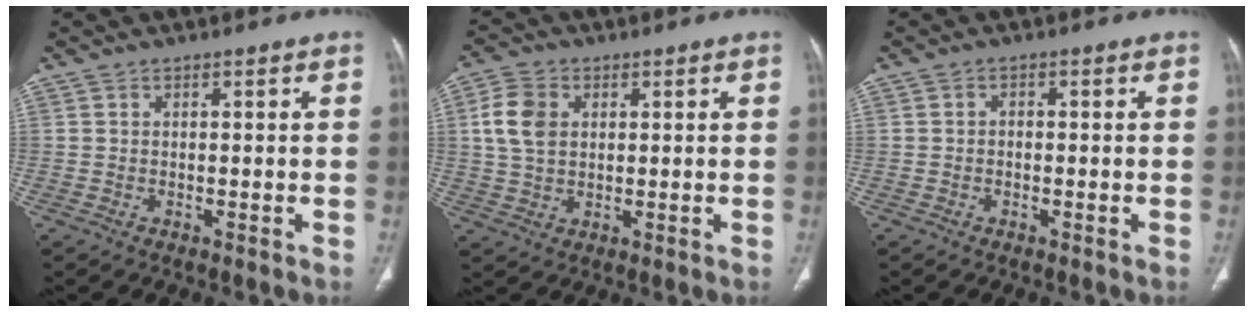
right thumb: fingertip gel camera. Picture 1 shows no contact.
{"total": 7.5, "force": [1.7, 5.4, 4.9], "torque": [-0.091, 0.003, 0.033]}
{"total": 0.9, "force": [-0.2, 0.7, 0.5], "torque": [-0.001, 0.003, -0.007]}